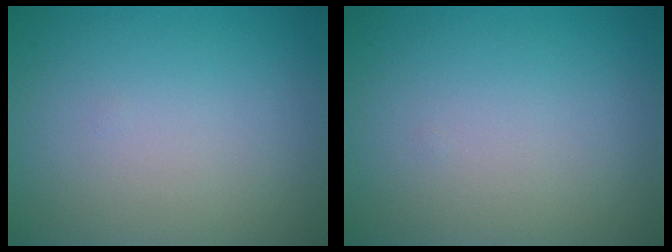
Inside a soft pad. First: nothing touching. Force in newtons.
{"total": 0.0}